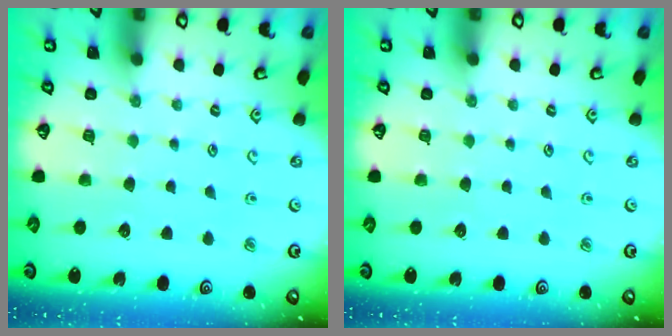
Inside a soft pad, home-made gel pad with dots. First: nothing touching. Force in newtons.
{"total": 0.0}